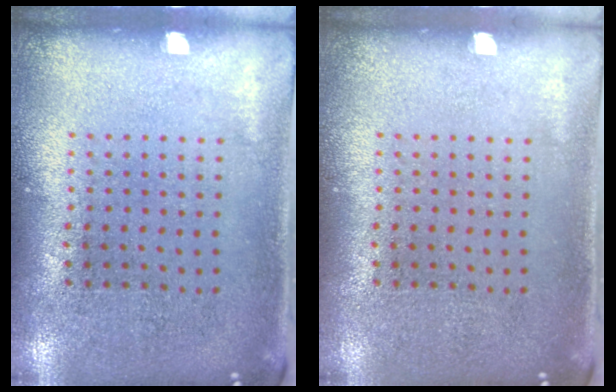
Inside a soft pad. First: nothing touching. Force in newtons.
{"total": 0.0}